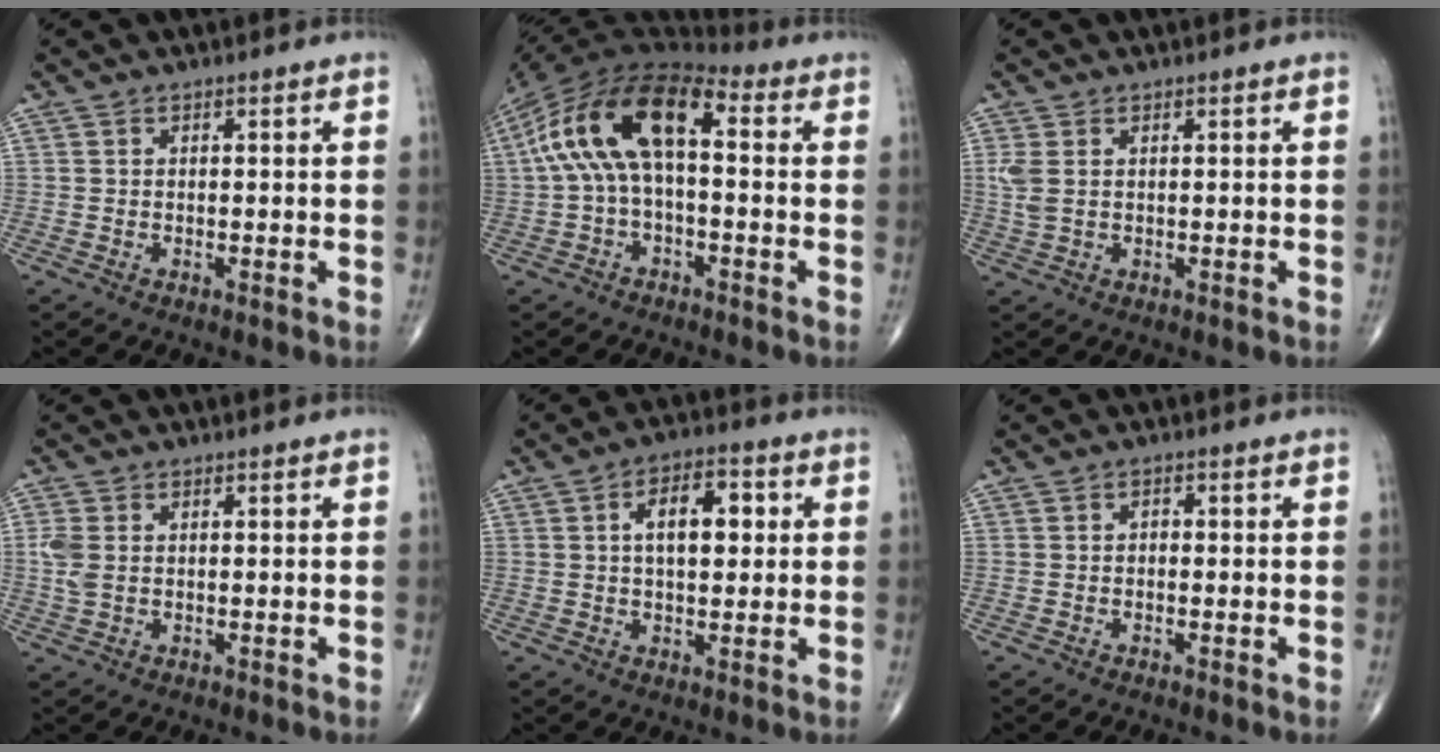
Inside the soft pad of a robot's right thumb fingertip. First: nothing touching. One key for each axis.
{"total": 16.0, "fx": 1.5, "fy": 7.8, "fz": 13.9, "tx": -0.266, "ty": 0.050, "tz": 0.016}
{"total": 3.1, "fx": 0.6, "fy": 1.8, "fz": 2.5, "tx": -0.075, "ty": 0.008, "tz": 0.018}
{"total": 3.5, "fx": 0.2, "fy": 2.2, "fz": 2.7, "tx": -0.079, "ty": 0.004, "tz": 0.006}
{"total": 8.9, "fx": 1.7, "fy": 4.6, "fz": 7.4, "tx": -0.099, "ty": 0.012, "tz": 0.024}
{"total": 0.9, "fx": -0.2, "fy": 0.7, "fz": 0.6, "tx": -0.005, "ty": 0.004, "tz": -0.005}